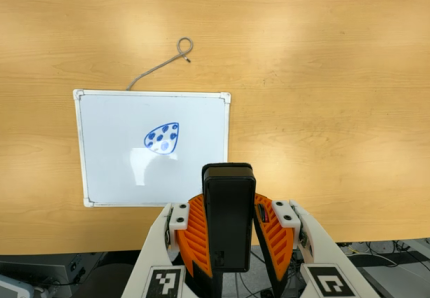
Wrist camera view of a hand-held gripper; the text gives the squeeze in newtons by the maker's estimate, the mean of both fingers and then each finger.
{"total": 8.7, "left": 7.1, "right": 10.3}